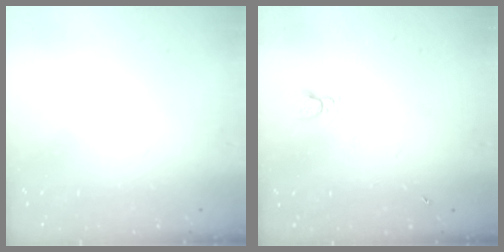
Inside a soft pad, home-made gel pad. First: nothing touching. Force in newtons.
{"total": 0.9, "press": 0.9, "slide": 0.1}